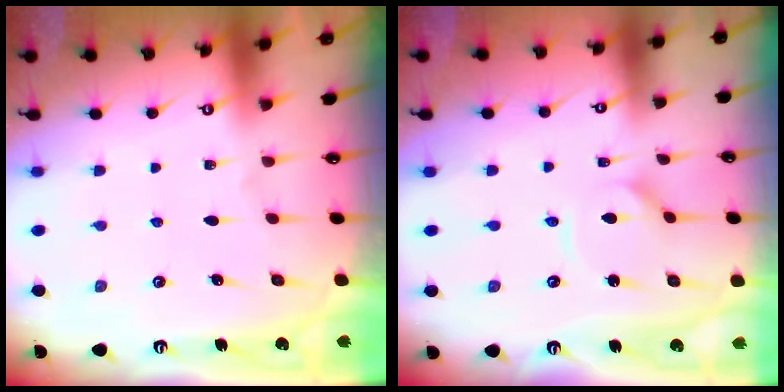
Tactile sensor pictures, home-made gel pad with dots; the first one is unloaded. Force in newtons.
{"total": 2.4, "press": 2.4, "slide": 0.3}